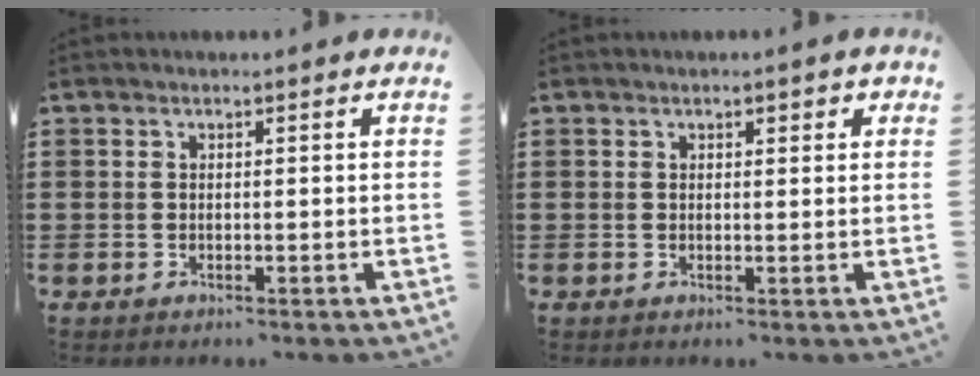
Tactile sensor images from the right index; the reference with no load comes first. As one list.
[{"total": 1.0, "force": [0.5, 0.6, 0.7], "torque": [-0.006, 0.003, 0.006]}]